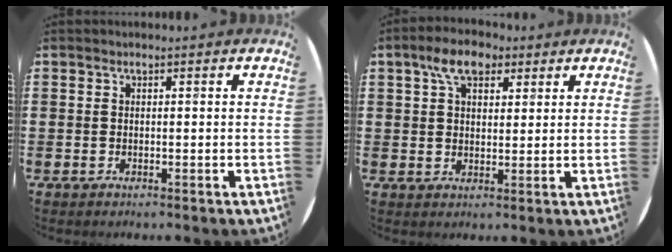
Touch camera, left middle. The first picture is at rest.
{"total": 6.1, "force": [3.9, 3.4, 3.3], "torque": [-0.061, 0.007, 0.068]}